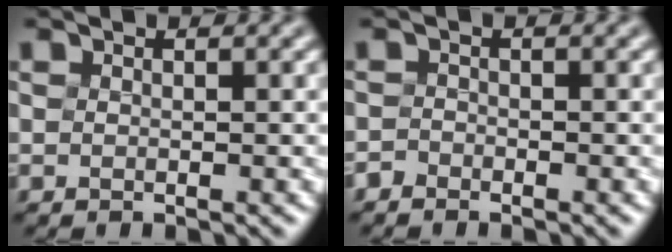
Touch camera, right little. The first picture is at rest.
{"total": 1.3, "force": [-1.1, -0.3, -0.6], "torque": [0.009, -0.002, -0.013]}